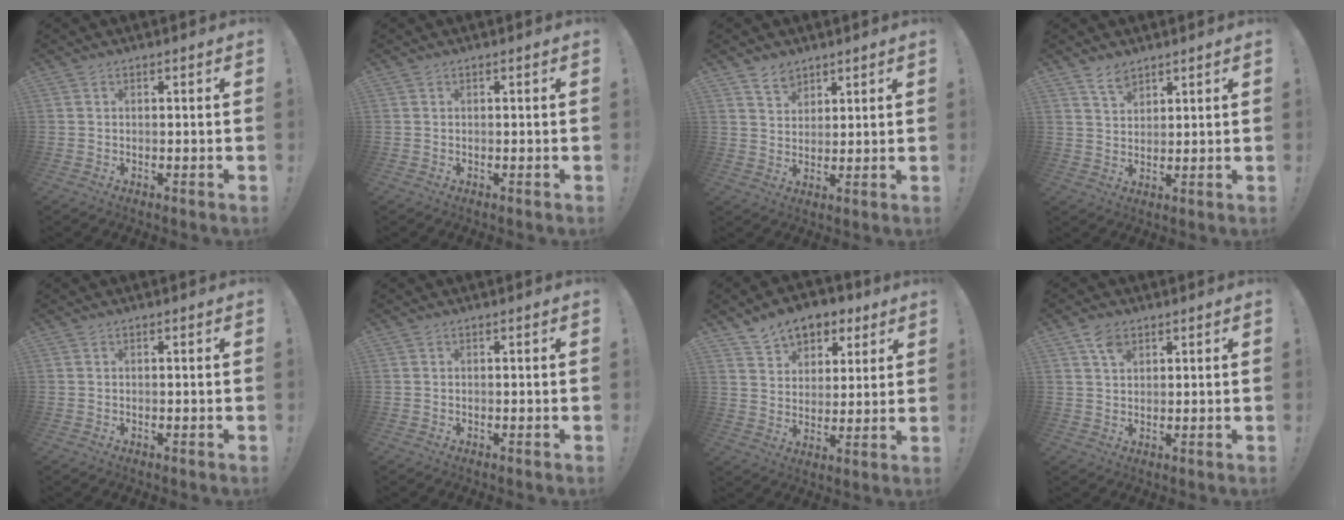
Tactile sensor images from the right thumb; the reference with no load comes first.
{"total": 0.0}
{"total": 5.3, "force": [4.1, 3.3, 0.8], "torque": [-0.010, -0.026, 0.077]}
{"total": 4.7, "force": [3.8, 2.2, 1.7], "torque": [-0.028, -0.020, 0.070]}
{"total": 0.0}
{"total": 0.0}
{"total": 9.8, "force": [6.8, 6.3, 3.1], "torque": [-0.048, -0.040, 0.130]}
{"total": 4.5, "force": [2.6, 2.6, 2.5], "torque": [-0.045, -0.008, 0.048]}